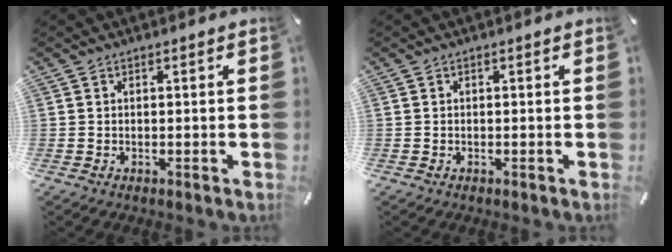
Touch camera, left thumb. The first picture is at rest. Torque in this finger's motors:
{"motor_torque": [0.00, 0.00, 0.00, 0.00, 0.00]}